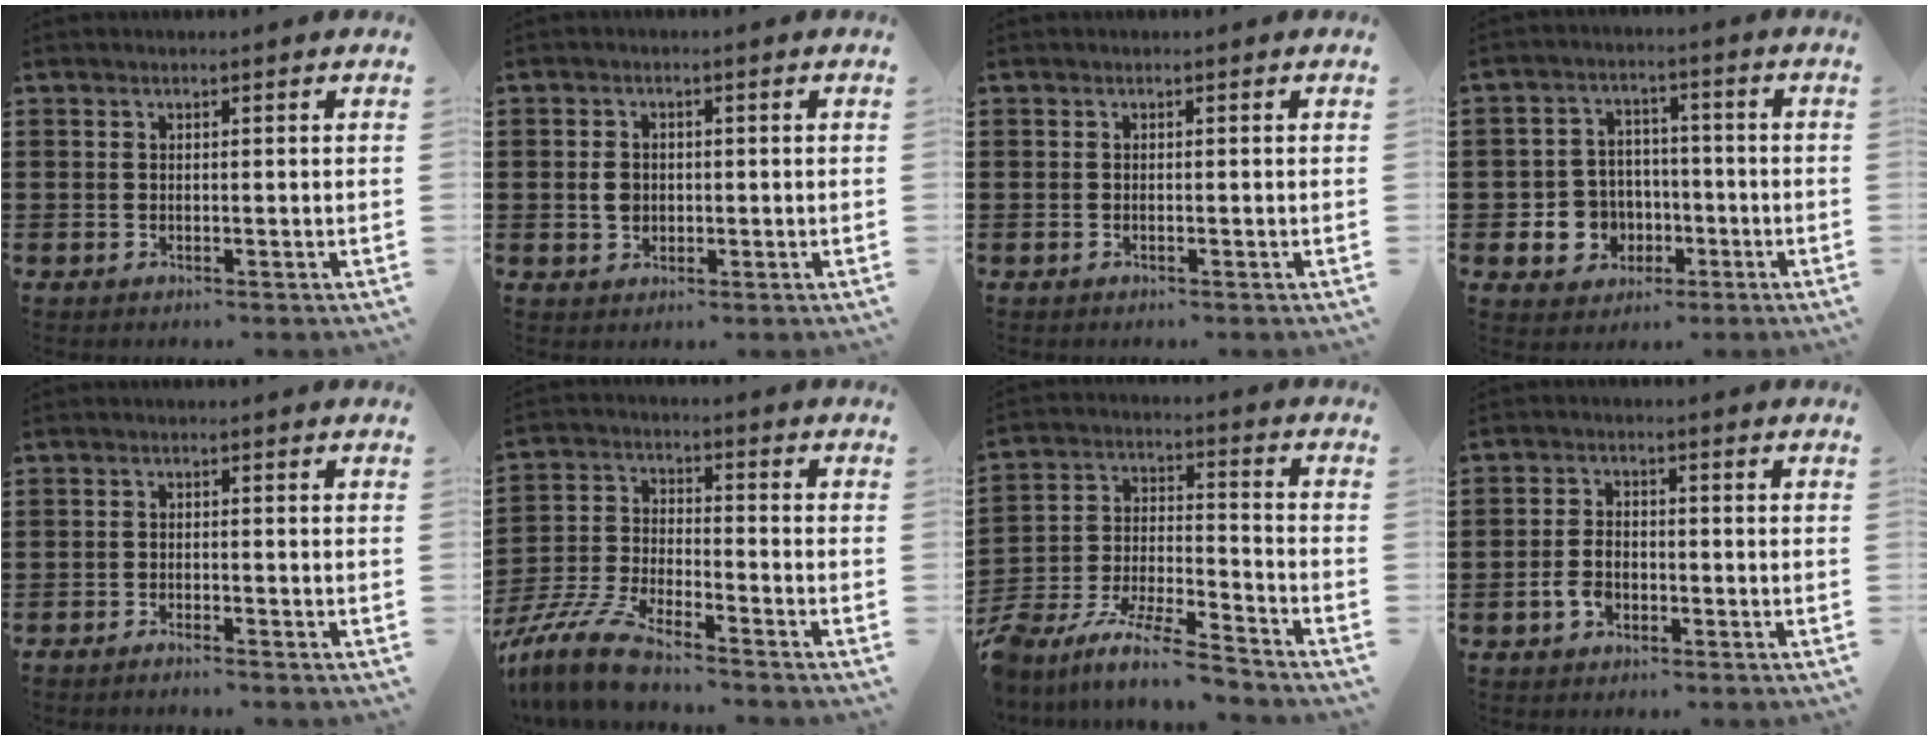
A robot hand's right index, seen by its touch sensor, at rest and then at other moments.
{"total": 2.8, "force": [-0.1, 2.2, 1.7], "torque": [-0.038, 0.007, -0.002]}
{"total": 0.0}
{"total": 6.0, "force": [-1.5, 5.6, 1.5], "torque": [-0.059, 0.009, -0.027]}
{"total": 1.4, "force": [-1.4, -0.2, 0.0], "torque": [-0.003, 0.002, -0.029]}
{"total": 9.3, "force": [-8.4, 1.0, 4.0], "torque": [-0.105, 0.002, -0.170]}
{"total": 8.6, "force": [-7.9, 0.5, 3.3], "torque": [-0.067, 0.001, -0.159]}
{"total": 3.6, "force": [-1.7, 2.1, 2.4], "torque": [-0.059, -0.004, -0.035]}